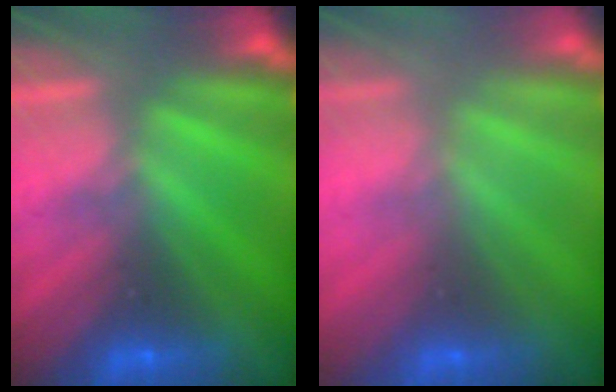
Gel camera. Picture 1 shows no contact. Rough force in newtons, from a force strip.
{"total": 2.5}